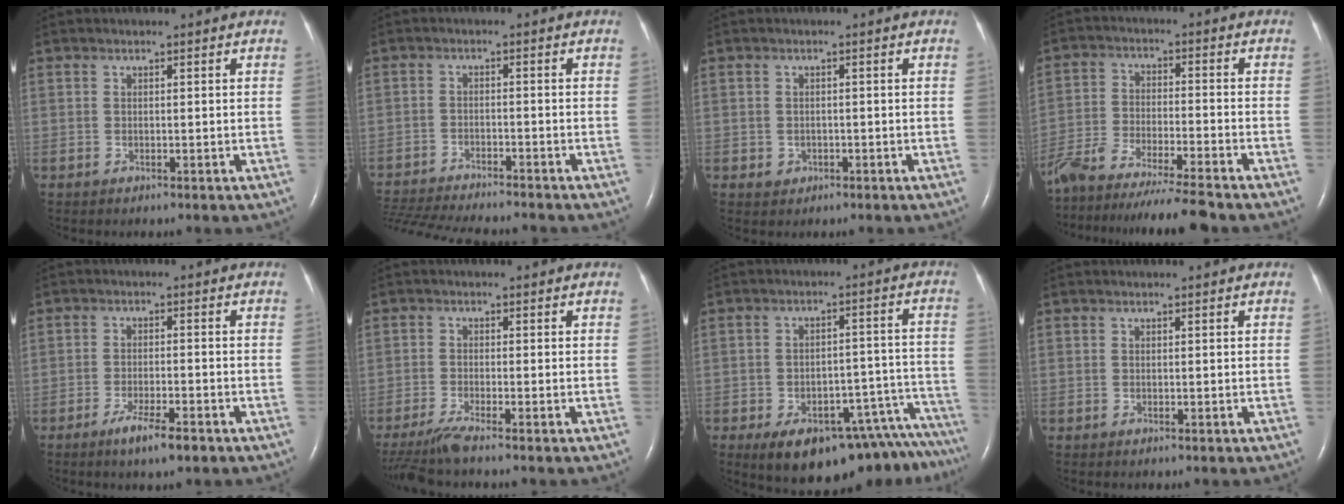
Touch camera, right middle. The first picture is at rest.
{"total": 16.7, "force": [-15.1, 2.5, 6.6], "torque": [-0.167, -0.025, -0.226]}
{"total": 1.5, "force": [-0.5, 1.3, 0.3], "torque": [-0.005, 0.004, -0.004]}
{"total": 17.8, "force": [-15.8, 0.0, 8.1], "torque": [-0.152, -0.038, -0.268]}
{"total": 5.0, "force": [-3.3, 0.6, 3.7], "torque": [-0.074, -0.007, -0.055]}
{"total": 5.2, "force": [-4.3, -0.8, 2.8], "torque": [-0.055, -0.021, -0.081]}
{"total": 18.5, "force": [-14.5, 6.6, 9.4], "torque": [-0.053, 0.042, -0.182]}
{"total": 0.0}